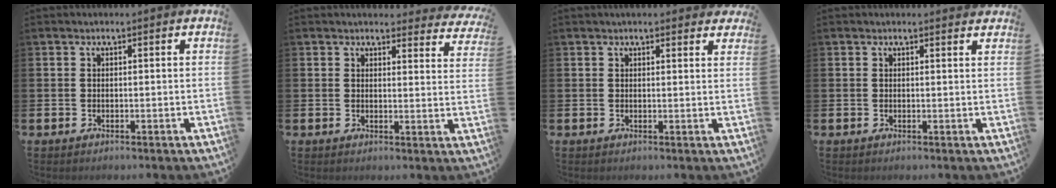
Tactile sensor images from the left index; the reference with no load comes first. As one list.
[{"total": 3.0, "force": [2.9, 0.7, 0.0], "torque": [0.002, -0.017, 0.050]}, {"total": 1.7, "force": [1.7, 0.3, 0.1], "torque": [-0.004, -0.001, 0.031]}, {"total": 0.7, "force": [0.6, 0.0, 0.1], "torque": [0.005, -0.003, 0.011]}]